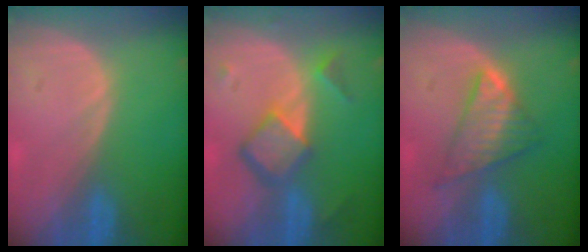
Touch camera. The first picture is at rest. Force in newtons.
{"total": 6.9, "press": 5.9, "slide": 3.5}
{"total": 5.9, "press": 5.9, "slide": 0.1}